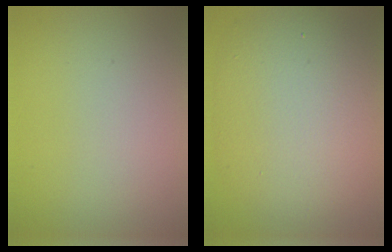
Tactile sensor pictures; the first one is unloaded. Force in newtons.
{"total": 10.1, "press": 10.1, "slide": 0.5}